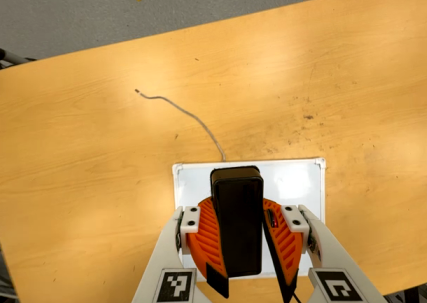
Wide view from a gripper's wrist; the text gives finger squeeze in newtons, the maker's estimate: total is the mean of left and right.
{"total": 11.4, "left": 11.2, "right": 11.6}